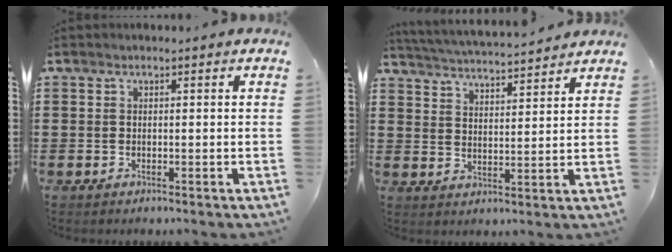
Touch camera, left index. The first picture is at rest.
{"total": 4.1, "force": [4.0, -0.2, 0.7], "torque": [-0.033, -0.029, 0.066]}